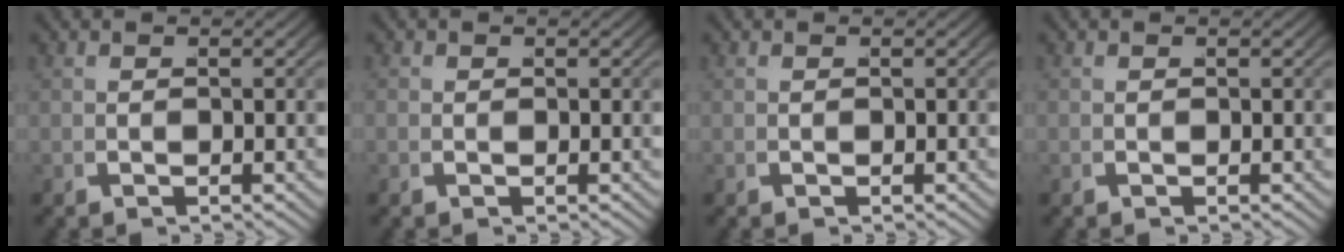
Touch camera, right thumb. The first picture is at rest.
{"total": 0.8, "force": [0.1, 0.7, 0.3], "torque": [-0.005, 0.002, -0.001]}
{"total": 0.0}
{"total": 0.0}